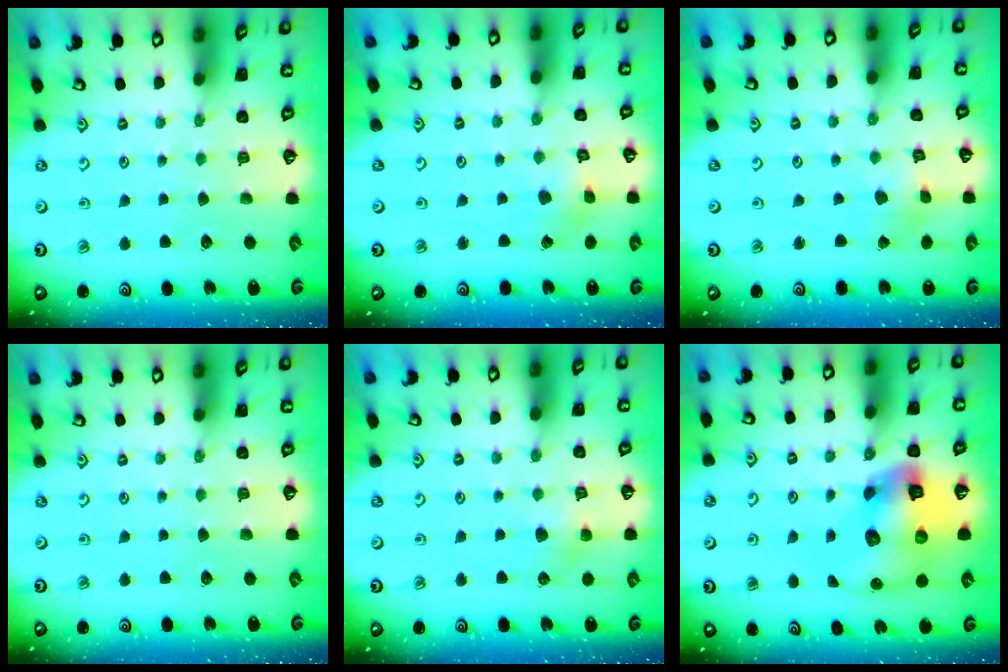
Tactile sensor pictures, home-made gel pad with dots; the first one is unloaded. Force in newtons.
{"total": 2.7, "press": 2.6, "slide": 0.3}
{"total": 1.5, "press": 1.4, "slide": 0.2}
{"total": 0.0}
{"total": 7.4, "press": 7.4, "slide": 0.3}
{"total": 16.7, "press": 16.5, "slide": 2.2}